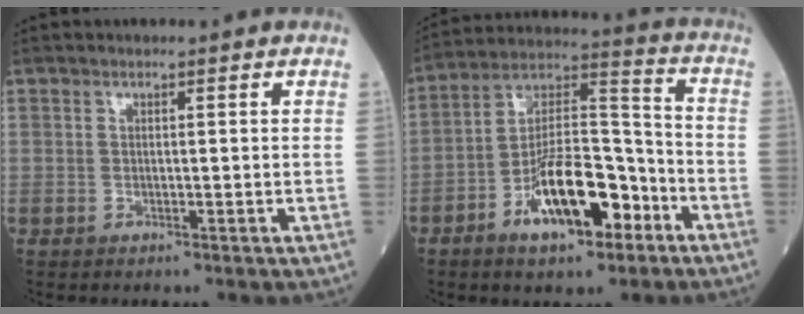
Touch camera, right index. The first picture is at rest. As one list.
[{"total": 14.2, "force": [-6.9, 4.9, 11.4], "torque": [-0.209, 0.018, -0.113]}]